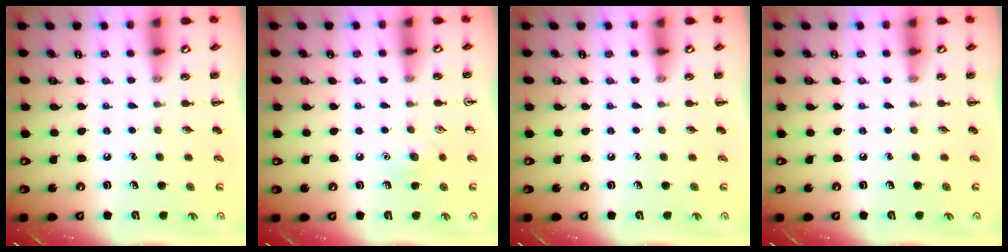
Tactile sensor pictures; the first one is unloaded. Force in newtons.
{"total": 6.5, "press": 6.2, "slide": 1.8}
{"total": 0.0}
{"total": 0.0}